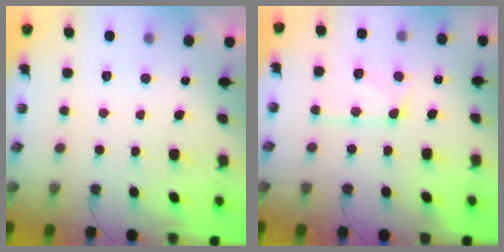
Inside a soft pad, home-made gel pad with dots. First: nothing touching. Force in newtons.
{"total": 11.8, "press": 11.8, "slide": 1.1}